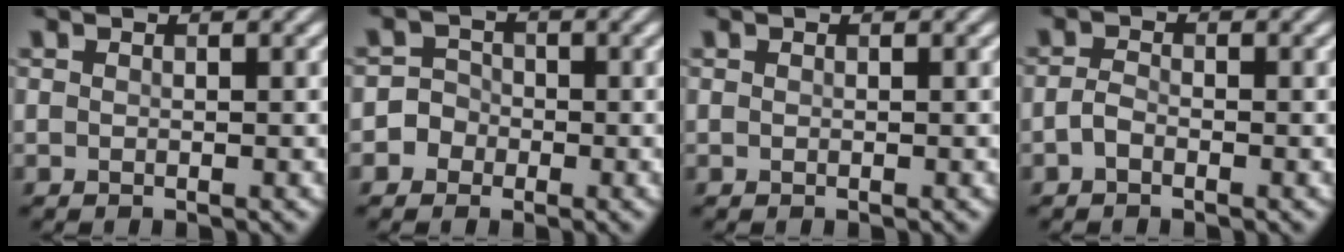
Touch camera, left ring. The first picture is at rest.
{"total": 2.8, "force": [-1.2, 2.5, 0.3], "torque": [0.023, 0.009, -0.034]}
{"total": 0.0}
{"total": 1.3, "force": [-0.7, 0.7, 0.8], "torque": [-0.019, 0.003, -0.018]}